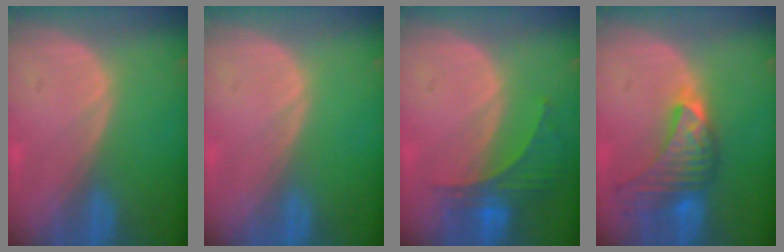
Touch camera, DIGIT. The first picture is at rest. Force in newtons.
{"total": 0.0}
{"total": 5.9, "press": 5.6, "slide": 2.0}
{"total": 8.0, "press": 7.9, "slide": 1.4}